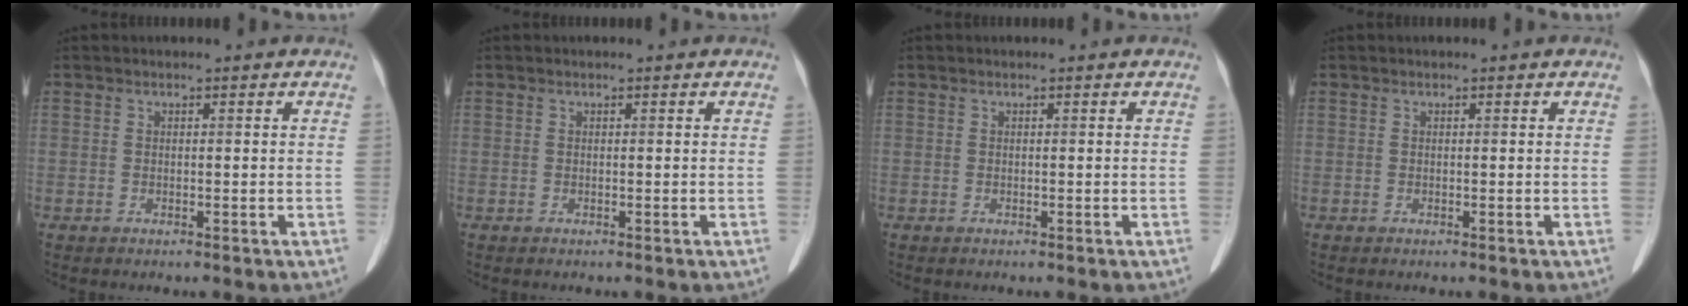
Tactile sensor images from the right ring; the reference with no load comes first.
{"total": 0.0}
{"total": 0.0}
{"total": 0.0}